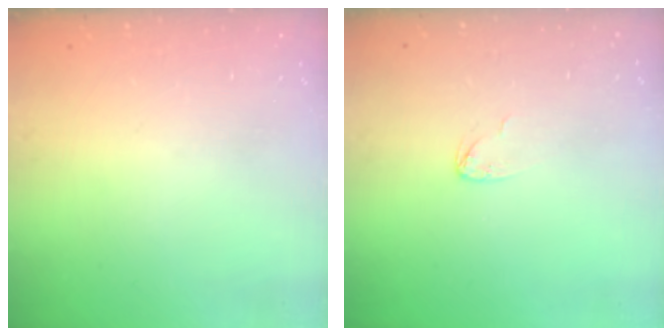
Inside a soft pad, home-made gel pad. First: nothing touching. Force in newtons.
{"total": 3.8, "press": 3.8, "slide": 0.2}